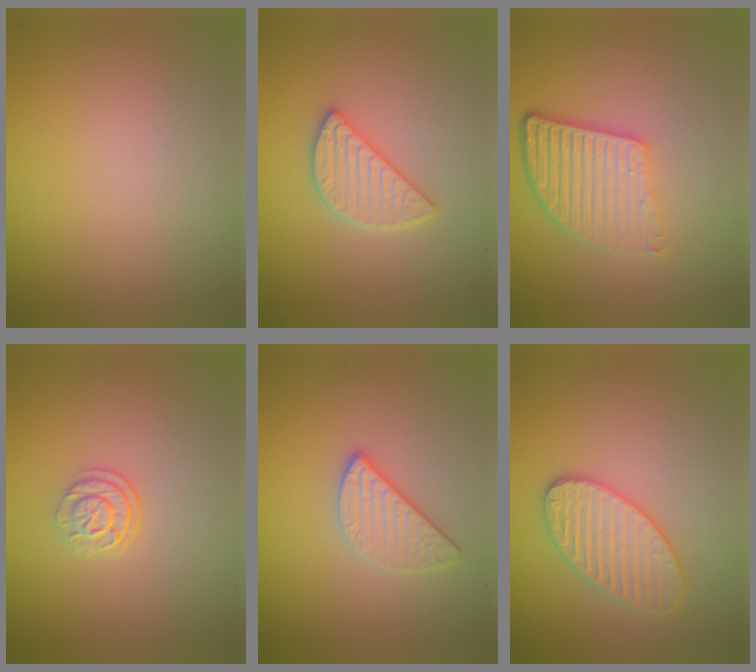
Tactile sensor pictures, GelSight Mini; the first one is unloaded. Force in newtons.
{"total": 2.6, "press": 2.6, "slide": 0.2}
{"total": 5.6, "press": 4.0, "slide": 4.0}
{"total": 2.5, "press": 1.8, "slide": 1.8}
{"total": 2.5, "press": 2.4, "slide": 0.8}
{"total": 3.5, "press": 3.5, "slide": 0.3}